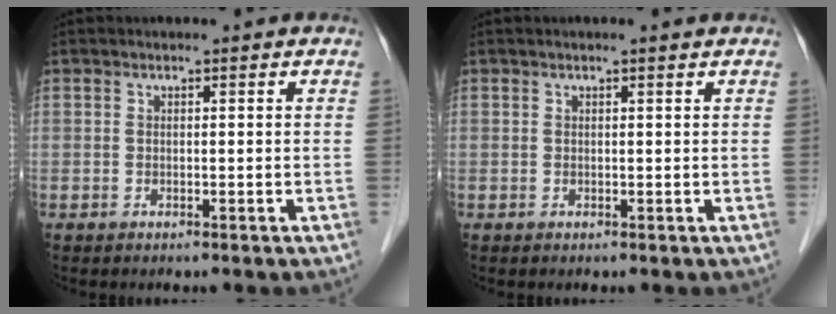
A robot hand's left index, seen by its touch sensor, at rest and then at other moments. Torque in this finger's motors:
{"motor_torque": [0.44, -0.34, -0.01, 0.01]}